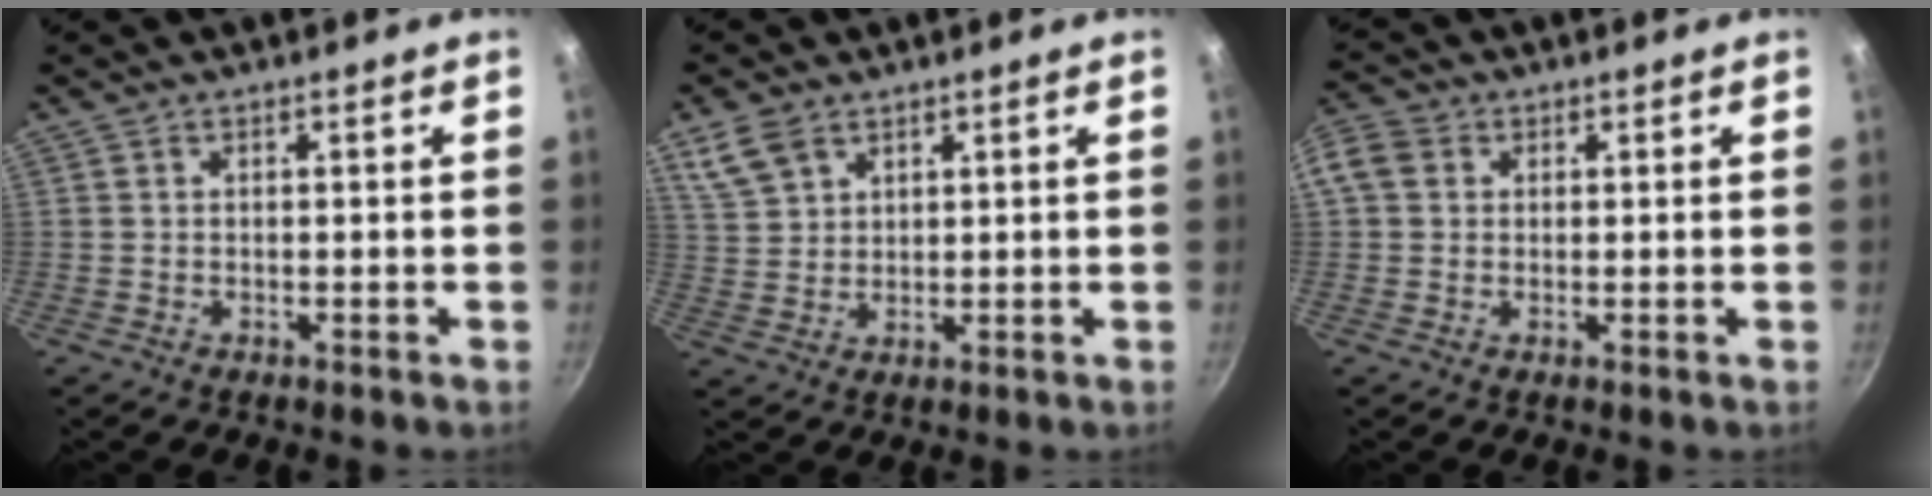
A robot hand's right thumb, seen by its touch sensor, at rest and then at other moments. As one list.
[{"total": 6.0, "force": [3.8, 3.8, 2.8], "torque": [-0.046, -0.007, 0.087]}, {"total": 5.6, "force": [1.3, 4.7, 2.9], "torque": [-0.053, 0.007, 0.010]}]